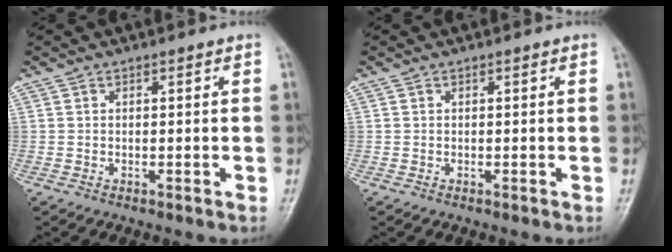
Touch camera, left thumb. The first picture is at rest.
{"total": 0.0}